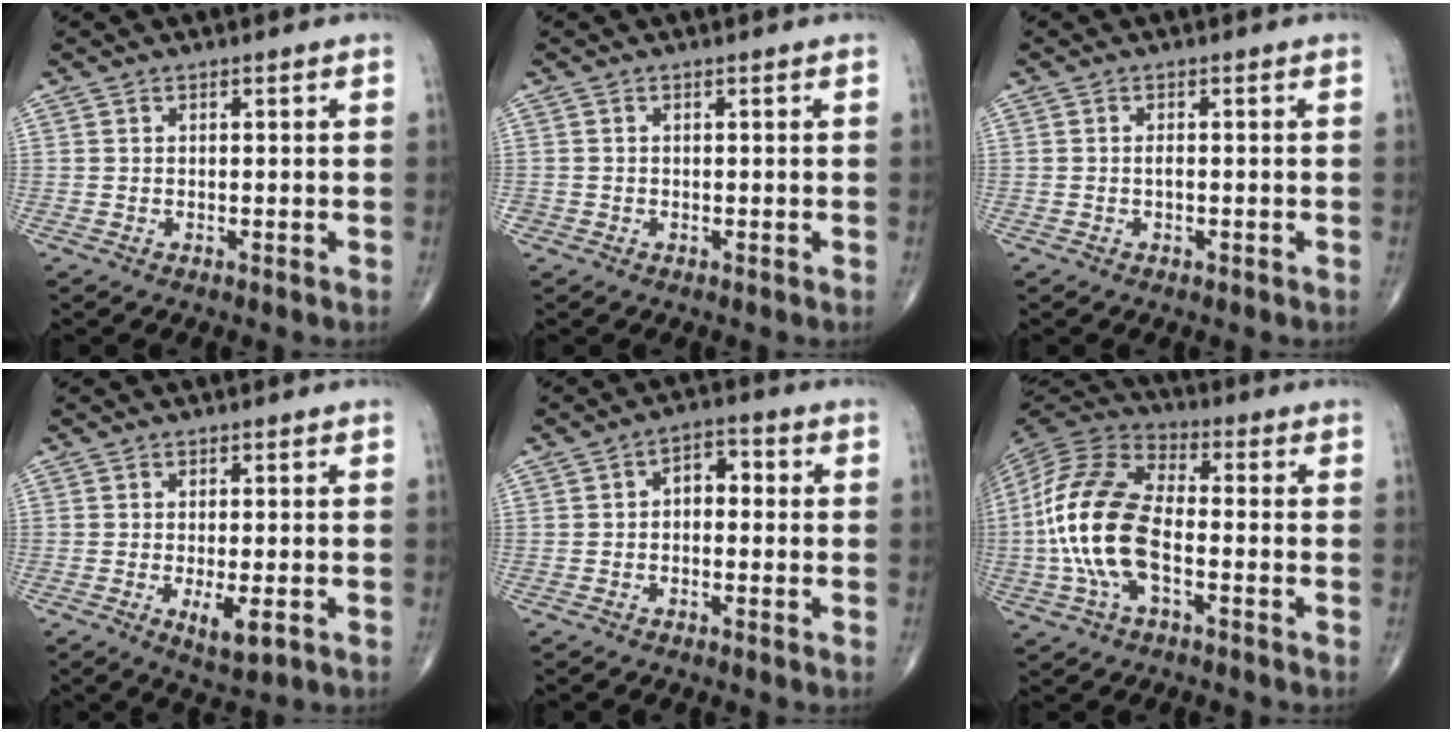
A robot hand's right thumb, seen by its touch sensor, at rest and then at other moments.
{"total": 0.5, "force": [-0.2, 0.5, 0.0], "torque": [0.003, 0.004, -0.006]}
{"total": 0.9, "force": [-0.2, 0.5, 0.7], "torque": [-0.009, 0.002, -0.005]}
{"total": 4.8, "force": [-1.6, 1.5, 4.3], "torque": [-0.069, -0.011, -0.022]}
{"total": 4.5, "force": [-0.1, 3.0, 3.4], "torque": [-0.031, 0.021, -0.015]}
{"total": 16.8, "force": [-2.9, 8.5, 14.2], "torque": [-0.296, 0.030, -0.060]}